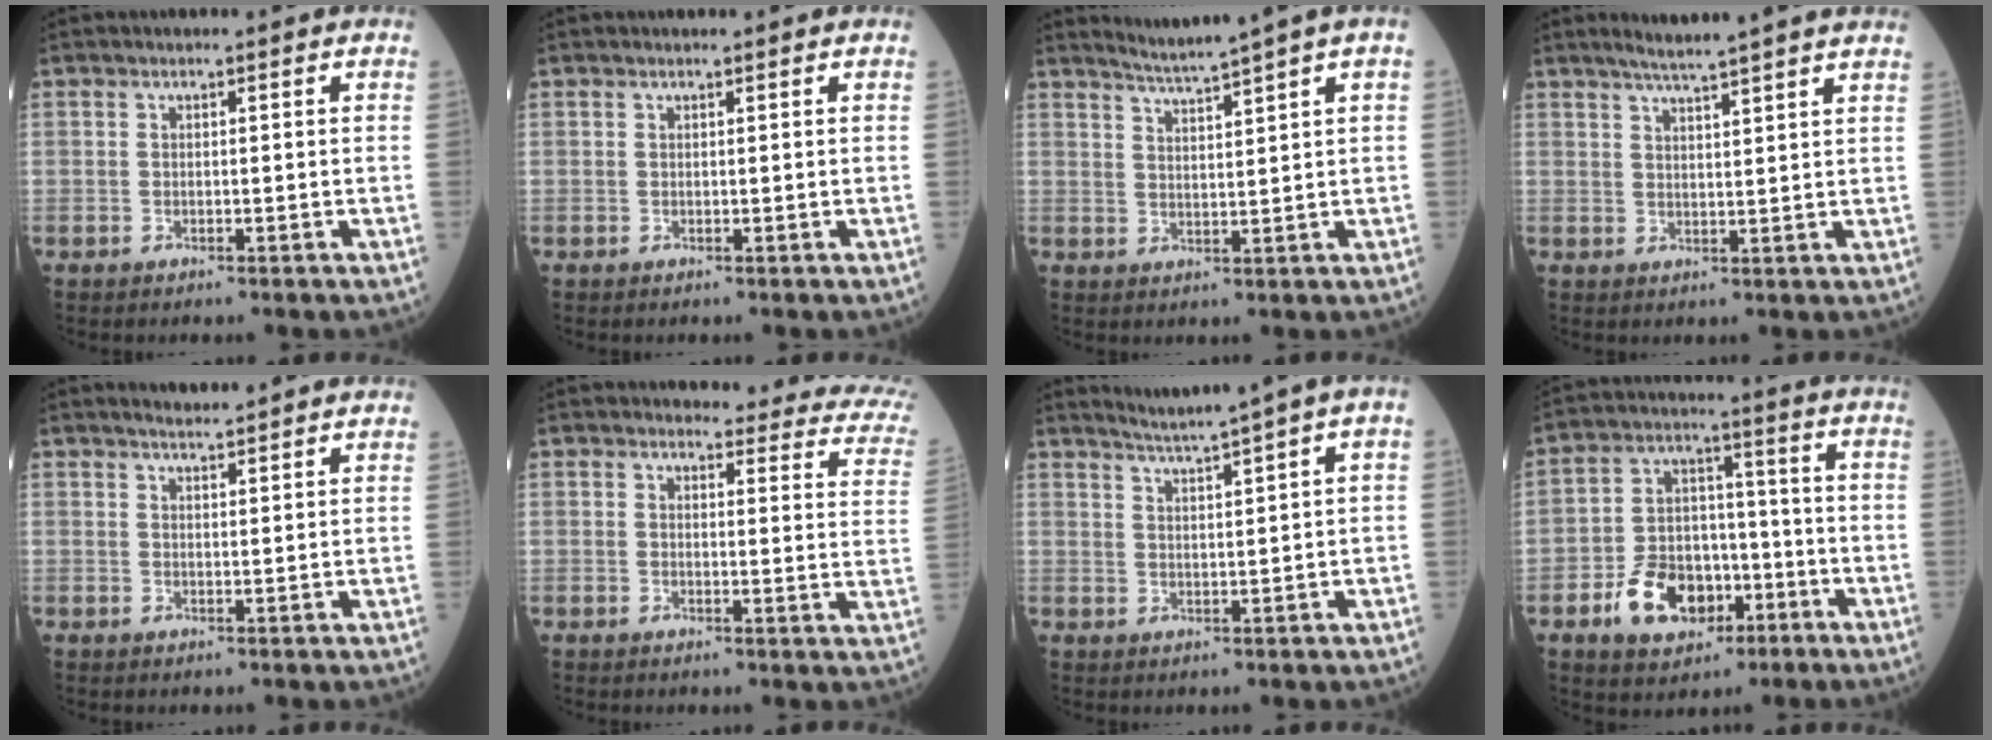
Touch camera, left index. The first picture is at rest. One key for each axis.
{"total": 0.7, "fx": 0.7, "fy": 0.0, "fz": 0.2, "tx": -0.004, "ty": 0.007, "tz": 0.010}
{"total": 4.4, "fx": 3.7, "fy": -1.8, "fz": 1.6, "tx": -0.033, "ty": -0.008, "tz": 0.072}
{"total": 8.5, "fx": 7.4, "fy": -0.7, "fz": 4.1, "tx": -0.064, "ty": 0.018, "tz": 0.094}
{"total": 4.1, "fx": 3.9, "fy": 0.2, "fz": 1.2, "tx": -0.024, "ty": 0.017, "tz": 0.054}
{"total": 15.8, "fx": 15.1, "fy": 3.1, "fz": 3.6, "tx": -0.001, "ty": -0.078, "tz": 0.129}
{"total": 4.3, "fx": 3.4, "fy": -1.6, "fz": 2.1, "tx": -0.039, "ty": -0.002, "tz": 0.065}
{"total": 11.2, "fx": -5.2, "fy": 7.5, "fz": 6.6, "tx": -0.131, "ty": 0.016, "tz": -0.084}